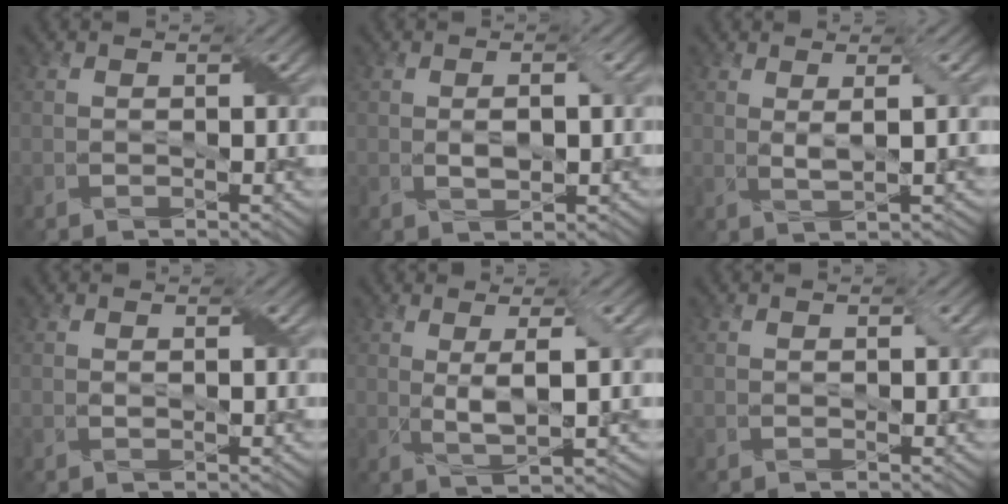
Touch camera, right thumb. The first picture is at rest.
{"total": 2.7, "force": [0.0, 1.2, 2.4], "torque": [-0.045, -0.003, 0.004]}
{"total": 2.5, "force": [0.8, 0.2, 2.4], "torque": [-0.050, 0.003, 0.016]}
{"total": 0.0}
{"total": 4.6, "force": [0.6, 0.8, 4.4], "torque": [-0.092, 0.002, 0.016]}
{"total": 0.6, "force": [0.0, 0.1, 0.6], "torque": [-0.009, 0.000, 0.001]}